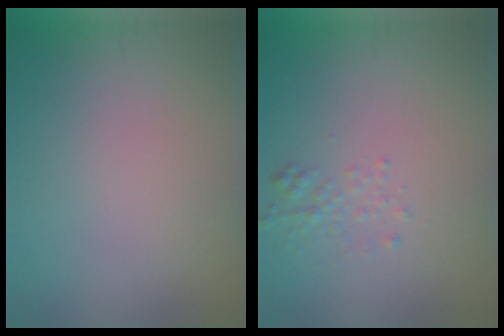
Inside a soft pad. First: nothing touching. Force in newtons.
{"total": 1.3, "press": 1.3, "slide": 0.1}